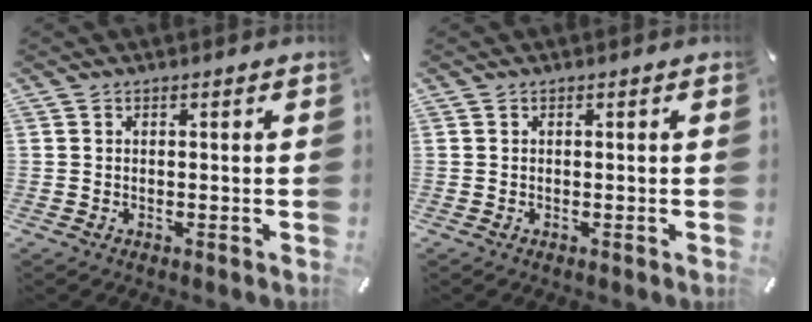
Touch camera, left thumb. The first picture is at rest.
{"total": 0.0}